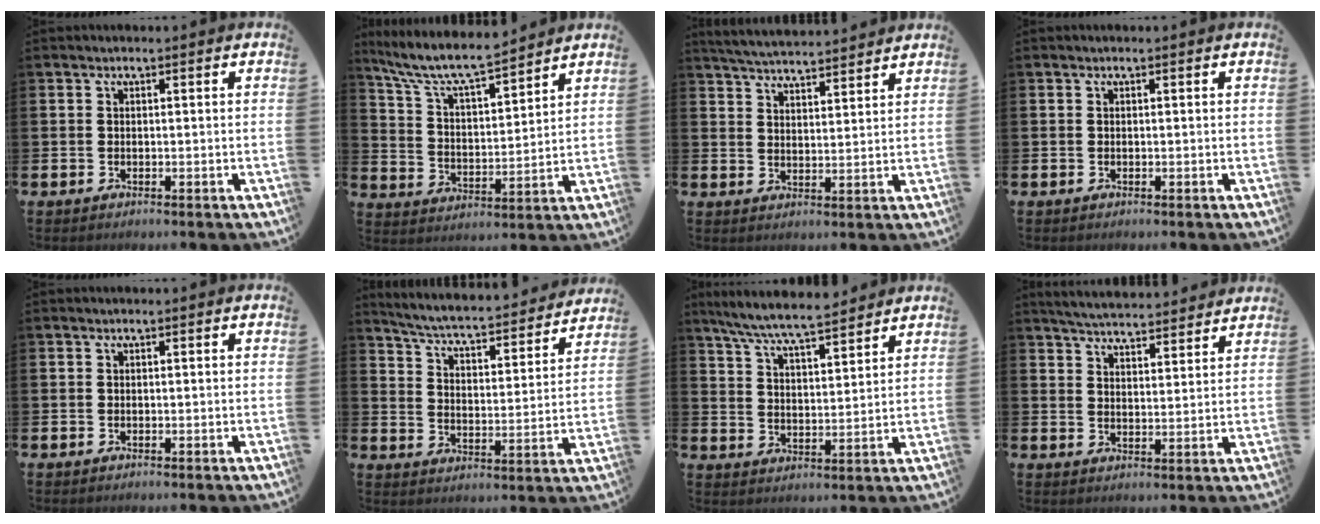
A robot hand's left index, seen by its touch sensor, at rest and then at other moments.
{"total": 8.5, "force": [7.8, 1.2, 3.1], "torque": [-0.097, -0.048, 0.137]}
{"total": 4.9, "force": [4.9, 0.1, 0.3], "torque": [-0.017, -0.032, 0.086]}
{"total": 0.0}
{"total": 0.0}
{"total": 5.4, "force": [5.2, 0.4, 1.7], "torque": [-0.059, -0.046, 0.081]}
{"total": 7.6, "force": [7.2, 0.4, 2.4], "torque": [-0.075, -0.037, 0.131]}
{"total": 5.3, "force": [5.2, 0.3, 0.3], "torque": [-0.021, -0.037, 0.092]}